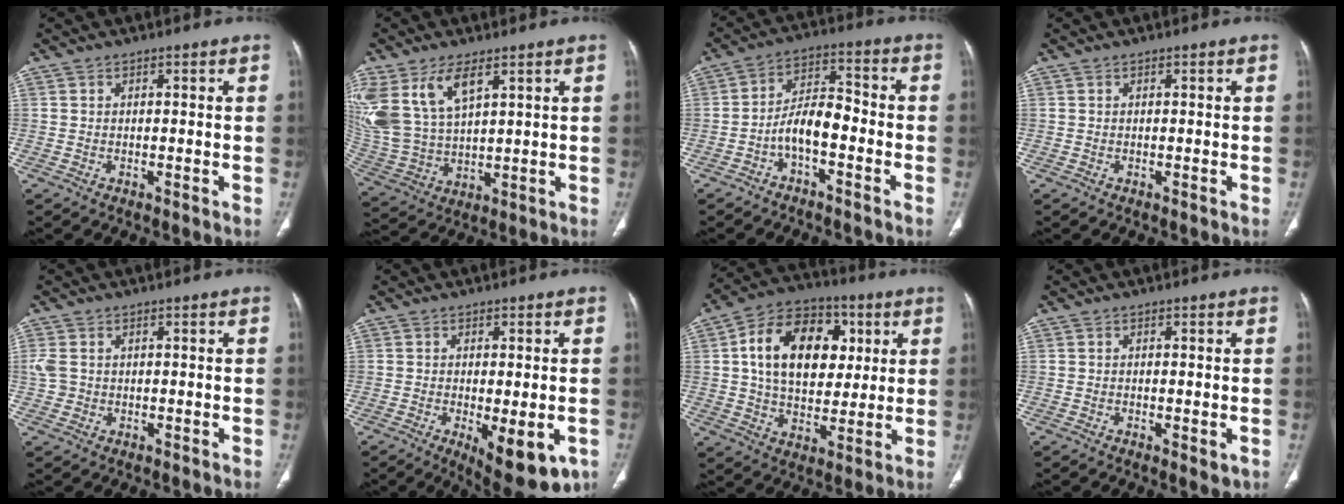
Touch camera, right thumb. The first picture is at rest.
{"total": 14.2, "force": [7.1, 7.0, 10.1], "torque": [-0.212, -0.019, 0.157]}
{"total": 7.4, "force": [-3.0, 3.4, 5.9], "torque": [-0.100, 0.043, -0.058]}
{"total": 0.0}
{"total": 2.8, "force": [0.4, 2.2, 1.6], "torque": [-0.040, 0.002, 0.014]}
{"total": 10.2, "force": [-3.8, 3.9, 8.6], "torque": [-0.108, -0.012, -0.047]}
{"total": 19.2, "force": [4.4, 13.0, 13.4], "torque": [-0.196, 0.005, 0.073]}
{"total": 2.0, "force": [-0.5, 0.8, 1.7], "torque": [-0.026, -0.006, -0.005]}